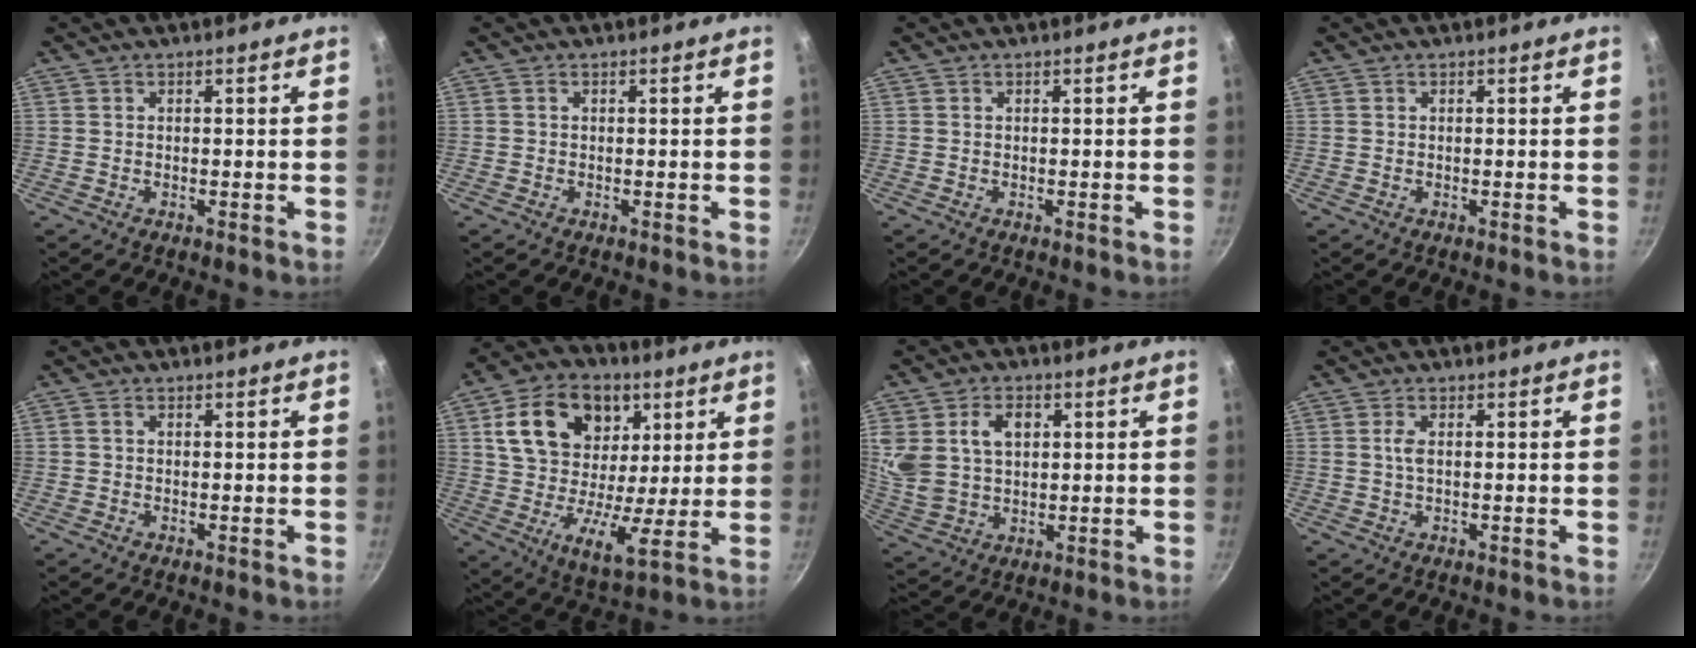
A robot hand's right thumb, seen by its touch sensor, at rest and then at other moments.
{"total": 0.0}
{"total": 0.0}
{"total": 0.0}
{"total": 0.7, "force": [0.1, 0.6, 0.5], "torque": [-0.009, 0.005, 0.001]}
{"total": 19.7, "force": [7.3, 13.4, 12.5], "torque": [-0.192, -0.017, 0.115]}
{"total": 11.5, "force": [3.3, 8.3, 7.4], "torque": [-0.132, -0.011, 0.069]}
{"total": 1.9, "force": [0.3, 0.7, 1.7], "torque": [-0.038, 0.001, 0.007]}